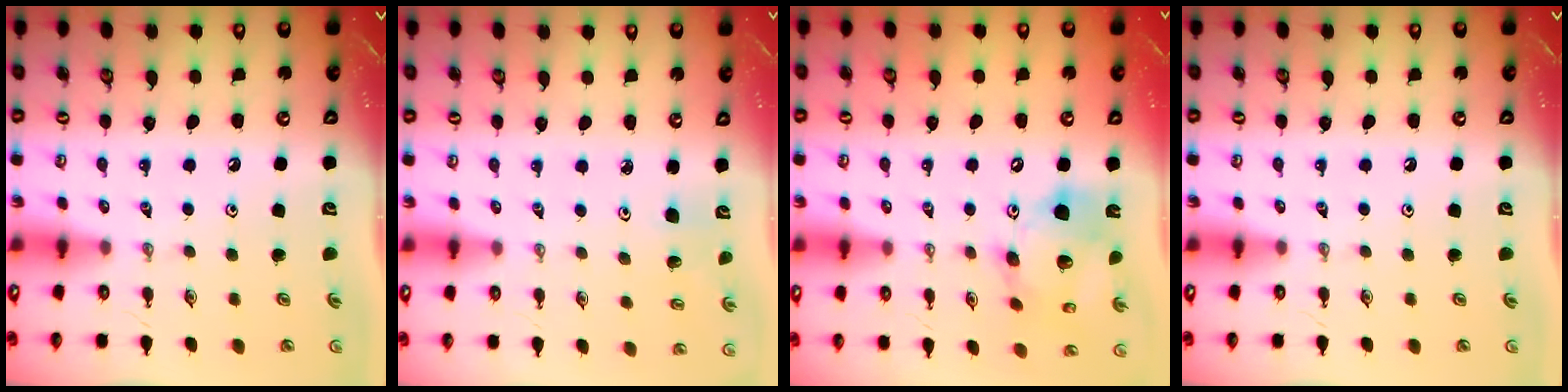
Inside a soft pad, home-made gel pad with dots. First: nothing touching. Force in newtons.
{"total": 2.6, "press": 2.5, "slide": 0.9}
{"total": 16.5, "press": 16.3, "slide": 2.5}
{"total": 0.0}